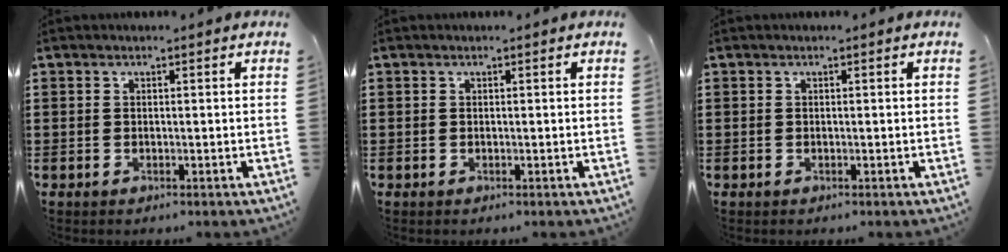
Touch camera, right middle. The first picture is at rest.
{"total": 0.0}
{"total": 0.0}